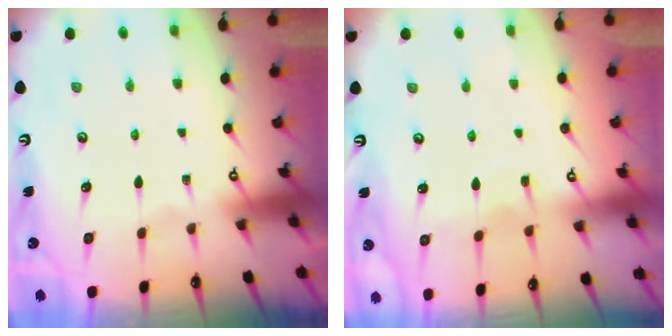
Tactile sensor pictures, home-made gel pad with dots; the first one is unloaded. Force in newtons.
{"total": 7.0, "press": 7.0, "slide": 0.3}